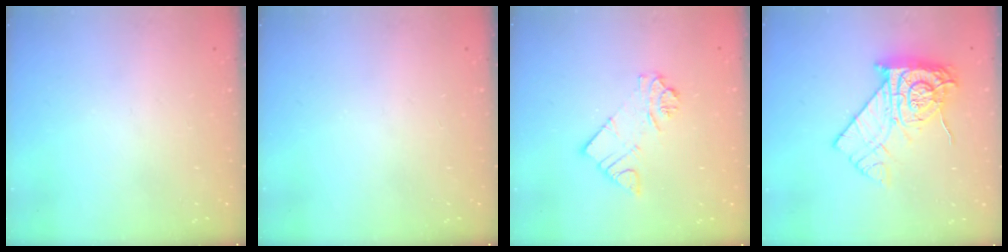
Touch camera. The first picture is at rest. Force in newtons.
{"total": 0.0}
{"total": 7.8, "press": 7.8, "slide": 0.8}
{"total": 15.4, "press": 15.4, "slide": 1.3}